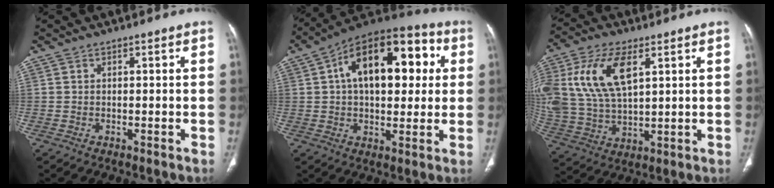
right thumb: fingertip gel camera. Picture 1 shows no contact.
{"total": 21.9, "force": [4.8, 12.1, 17.6], "torque": [-0.230, 0.029, 0.064]}
{"total": 17.2, "force": [5.8, 8.9, 13.5], "torque": [-0.285, -0.006, 0.115]}